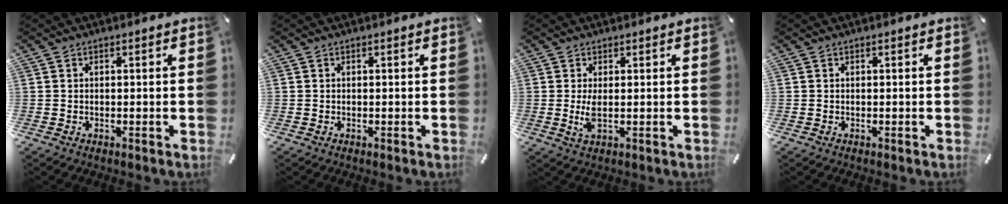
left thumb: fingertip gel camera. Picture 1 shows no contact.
{"total": 0.0}
{"total": 3.8, "force": [0.3, 1.0, 3.7], "torque": [-0.082, -0.007, 0.002]}
{"total": 0.0}